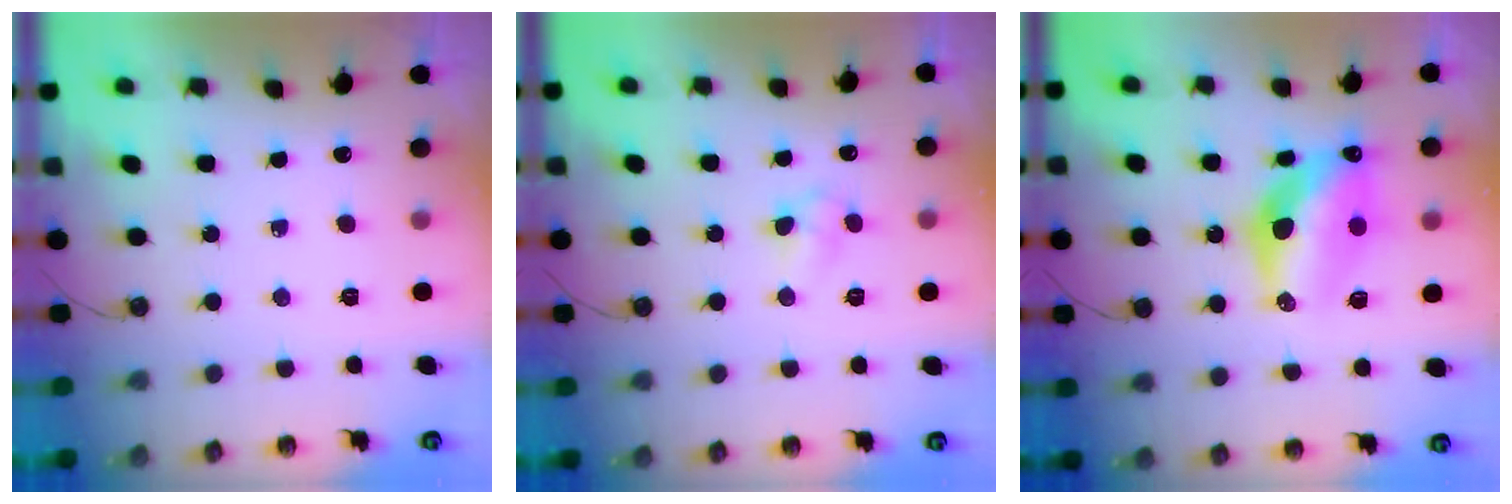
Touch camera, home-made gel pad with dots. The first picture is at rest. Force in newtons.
{"total": 4.3, "press": 4.3, "slide": 0.6}
{"total": 14.0, "press": 14.0, "slide": 1.2}